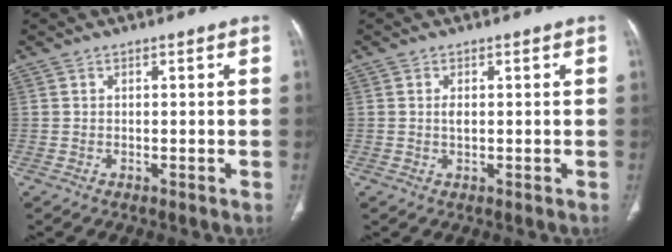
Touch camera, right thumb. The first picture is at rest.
{"total": 1.4, "force": [0.1, 0.7, 1.1], "torque": [-0.021, -0.001, 0.004]}